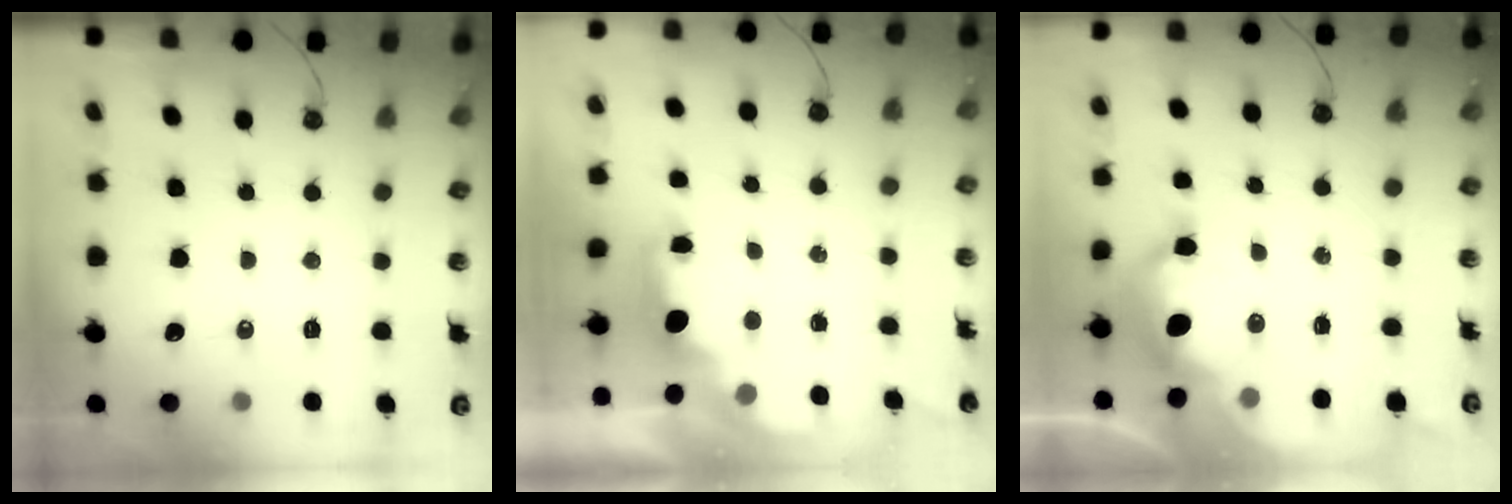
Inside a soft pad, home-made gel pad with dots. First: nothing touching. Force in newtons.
{"total": 2.2, "press": 2.1, "slide": 0.8}
{"total": 10.0, "press": 10.0, "slide": 0.8}